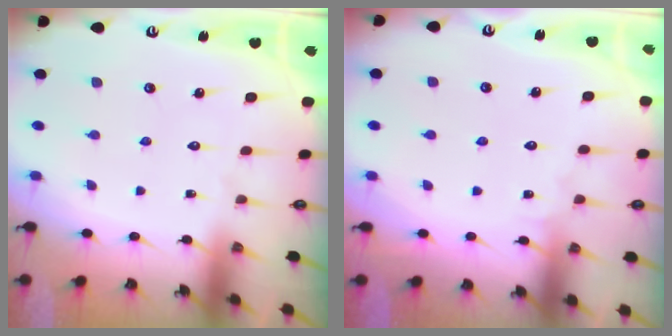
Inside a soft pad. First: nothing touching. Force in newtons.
{"total": 2.7, "press": 2.7, "slide": 0.3}